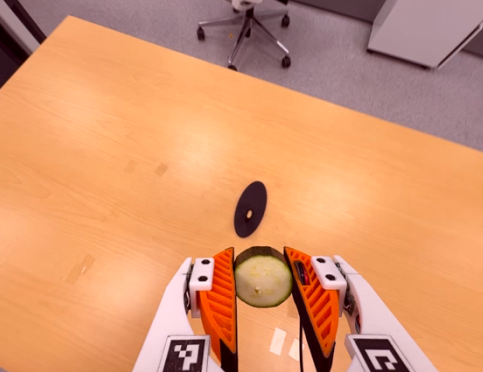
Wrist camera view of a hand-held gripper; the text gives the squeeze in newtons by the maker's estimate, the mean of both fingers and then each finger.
{"total": 9.2, "left": 8.8, "right": 9.5}